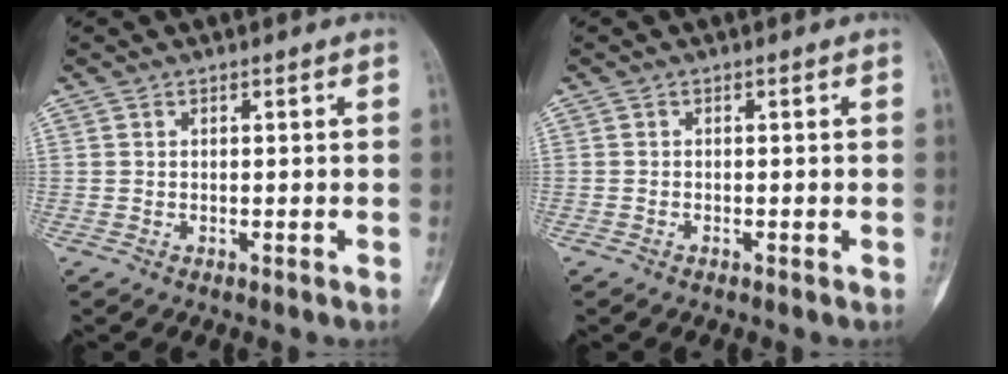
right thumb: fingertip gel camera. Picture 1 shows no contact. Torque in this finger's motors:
{"motor_torque": [0.29, -0.06, -0.13, 0.01, -0.01]}